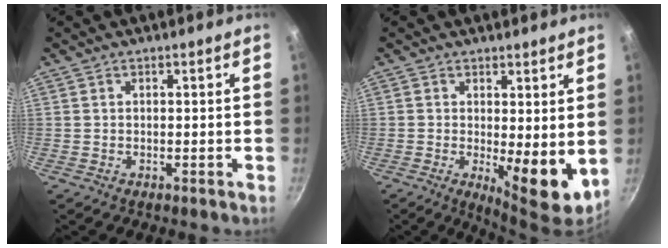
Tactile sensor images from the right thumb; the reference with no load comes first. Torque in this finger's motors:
{"motor_torque": [1.20, 1.17, 1.21, -0.12, 0.35]}